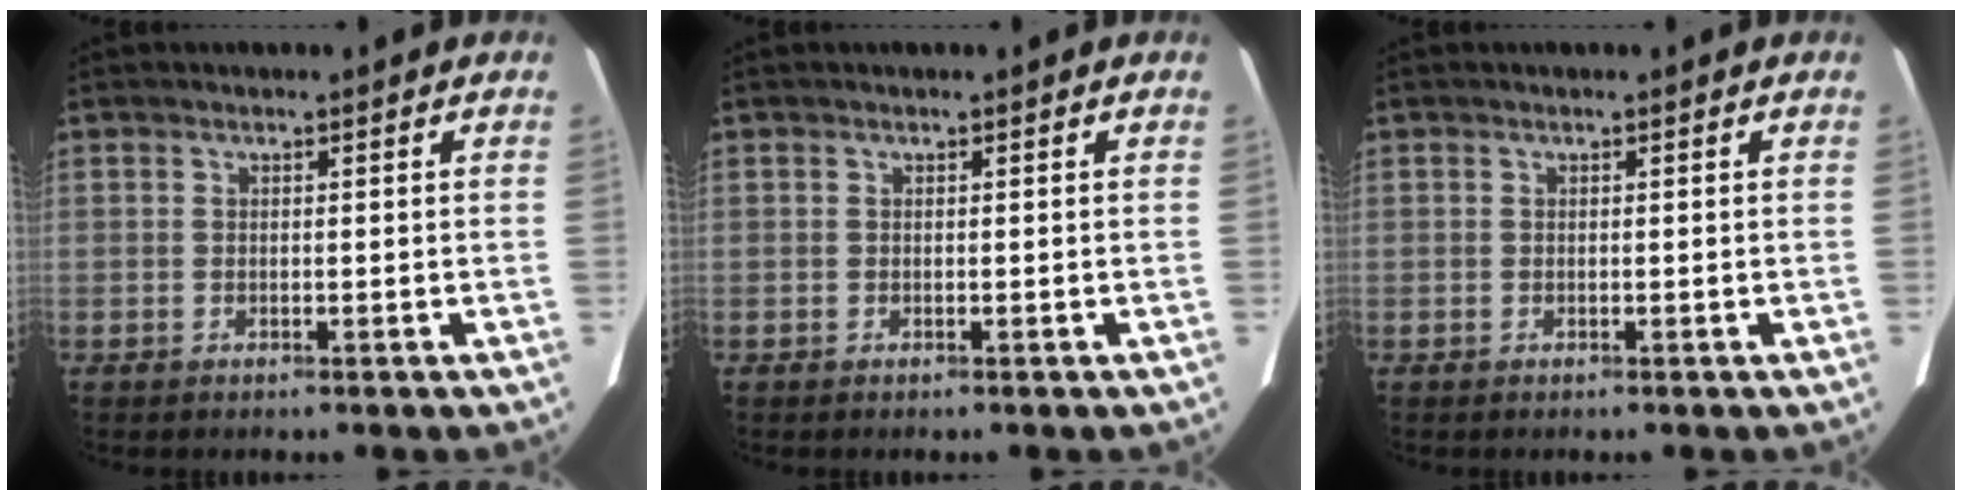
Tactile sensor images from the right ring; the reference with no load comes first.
{"total": 0.0}
{"total": 0.0}